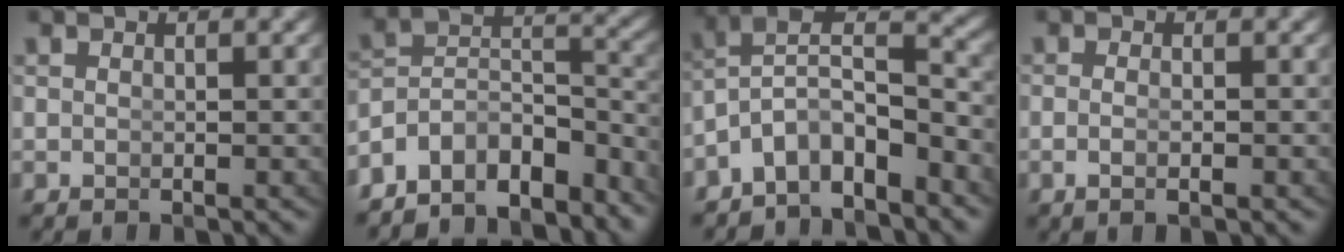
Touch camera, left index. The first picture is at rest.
{"total": 11.5, "force": [-7.1, 7.6, 4.9], "torque": [-0.100, -0.054, -0.105]}
{"total": 8.4, "force": [-3.4, 6.6, 4.0], "torque": [-0.102, -0.042, -0.054]}
{"total": 1.5, "force": [-1.0, -0.1, 1.1], "torque": [-0.031, -0.014, -0.009]}